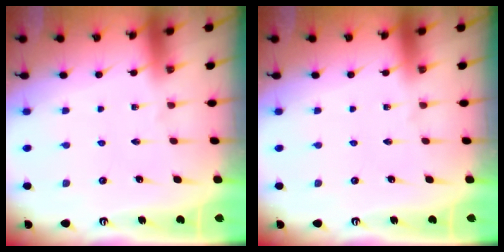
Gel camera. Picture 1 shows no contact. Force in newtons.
{"total": 0.0}